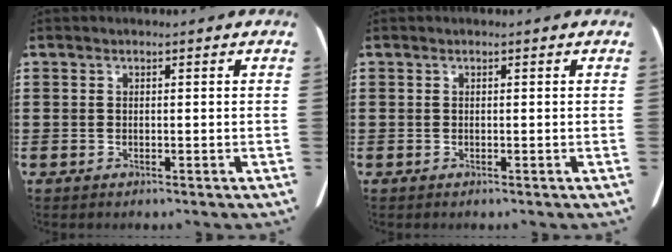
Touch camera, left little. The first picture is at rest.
{"total": 0.0}